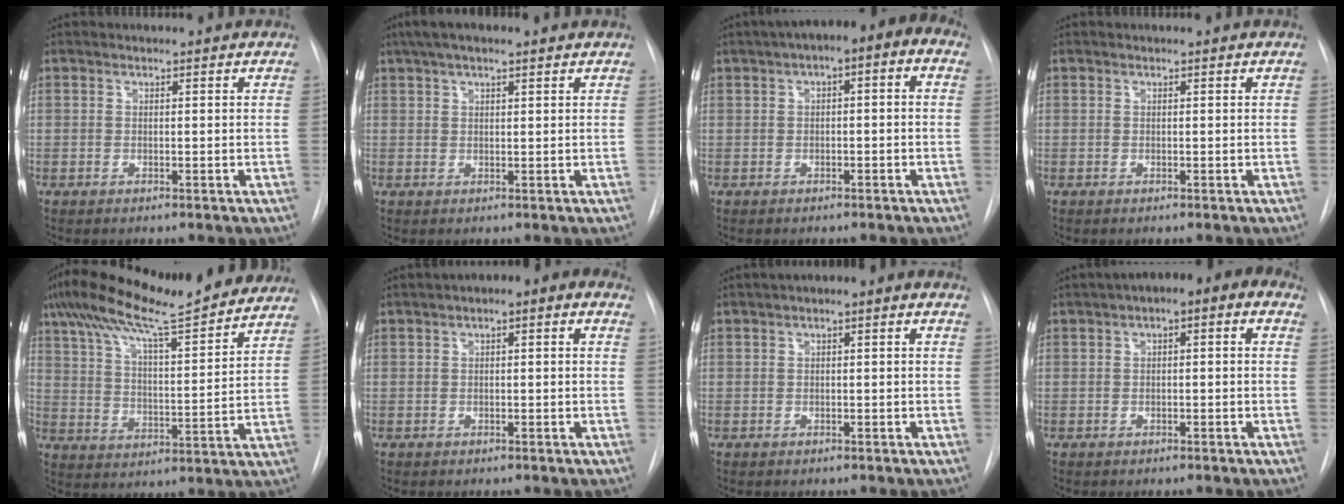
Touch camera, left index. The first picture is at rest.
{"total": 6.0, "force": [4.2, 1.3, 4.1], "torque": [-0.076, 0.035, 0.067]}
{"total": 8.9, "force": [2.9, 3.2, 7.7], "torque": [-0.118, 0.046, 0.035]}
{"total": 0.0}
{"total": 19.9, "force": [16.7, 2.2, 10.7], "torque": [-0.189, 0.028, 0.254]}
{"total": 5.2, "force": [1.5, 2.0, 4.6], "torque": [-0.070, 0.030, 0.015]}
{"total": 2.8, "force": [0.4, 1.2, 2.6], "torque": [-0.042, 0.015, 0.000]}
{"total": 7.9, "force": [2.4, 3.1, 6.8], "torque": [-0.104, 0.040, 0.029]}